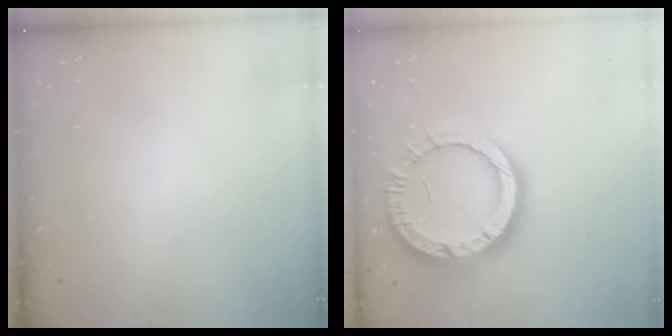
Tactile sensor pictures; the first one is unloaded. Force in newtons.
{"total": 15.6, "press": 15.5, "slide": 1.6}